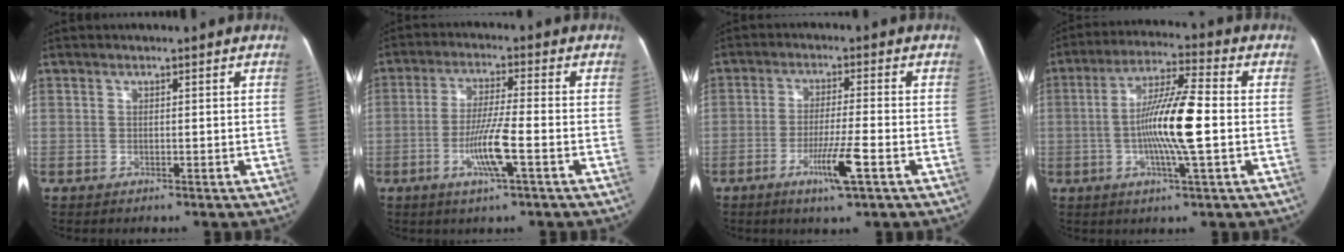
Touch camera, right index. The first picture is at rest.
{"total": 7.6, "force": [-2.7, -0.1, 7.1], "torque": [-0.132, -0.011, -0.055]}
{"total": 6.6, "force": [-3.1, -0.2, 5.9], "torque": [-0.104, -0.014, -0.058]}
{"total": 11.7, "force": [-1.3, 0.4, 11.6], "torque": [-0.216, 0.001, -0.032]}